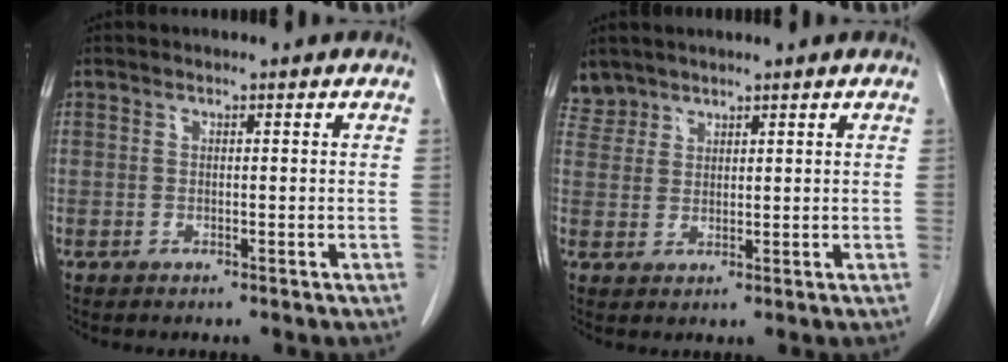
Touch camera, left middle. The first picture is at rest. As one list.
[{"total": 3.1, "force": [2.7, 1.5, -0.5], "torque": [0.016, 0.008, 0.054]}]